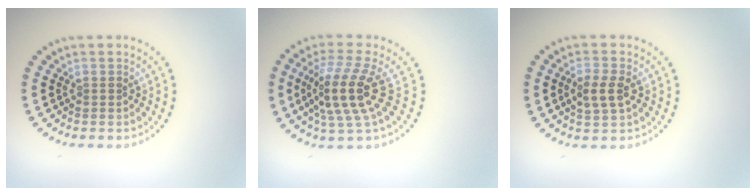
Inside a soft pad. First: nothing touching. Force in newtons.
{"total": 4.8, "press": 3.9, "slide": 2.7}
{"total": 2.6, "press": 2.6, "slide": 0.3}